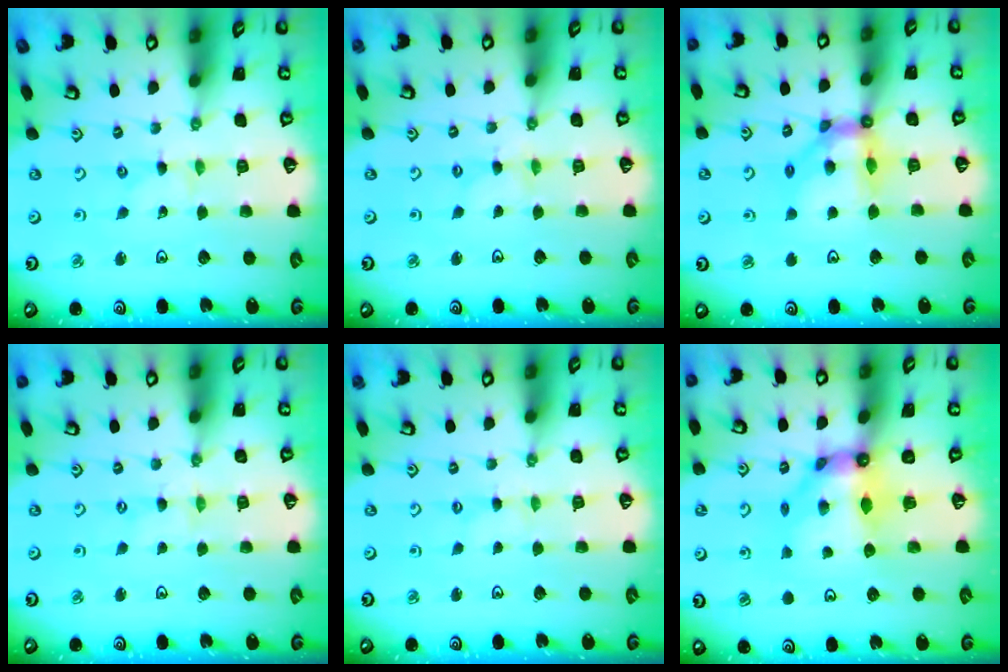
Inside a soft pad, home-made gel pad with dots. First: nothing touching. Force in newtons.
{"total": 0.0}
{"total": 10.4, "press": 10.4, "slide": 1.2}
{"total": 0.0}
{"total": 0.8, "press": 0.7, "slide": 0.2}
{"total": 9.1, "press": 9.0, "slide": 0.8}